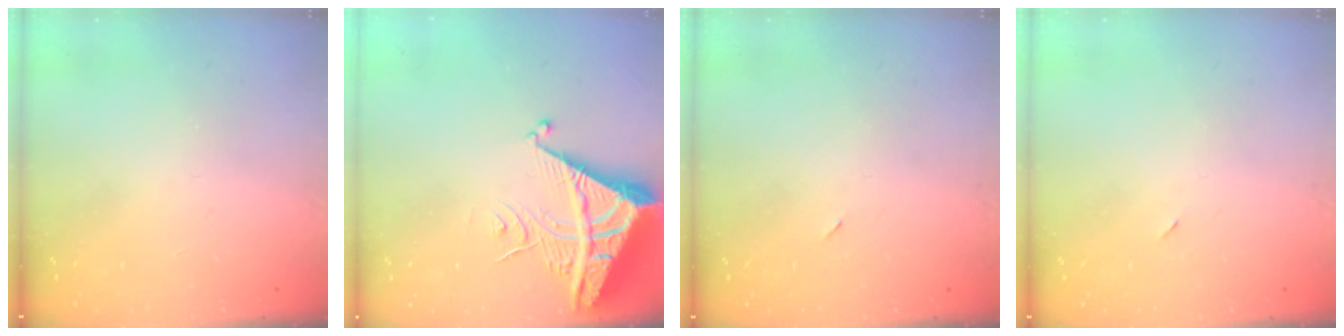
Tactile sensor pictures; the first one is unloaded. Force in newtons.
{"total": 8.3, "press": 8.2, "slide": 1.0}
{"total": 2.3, "press": 2.0, "slide": 1.2}
{"total": 2.3, "press": 2.0, "slide": 1.2}